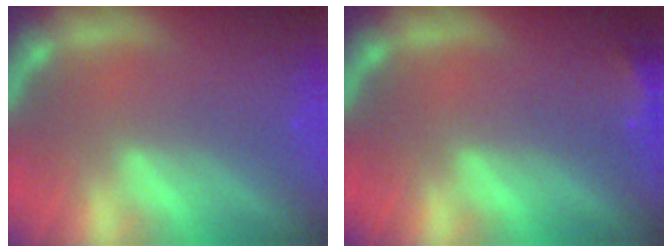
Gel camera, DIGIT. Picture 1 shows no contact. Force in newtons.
{"total": 2.4}